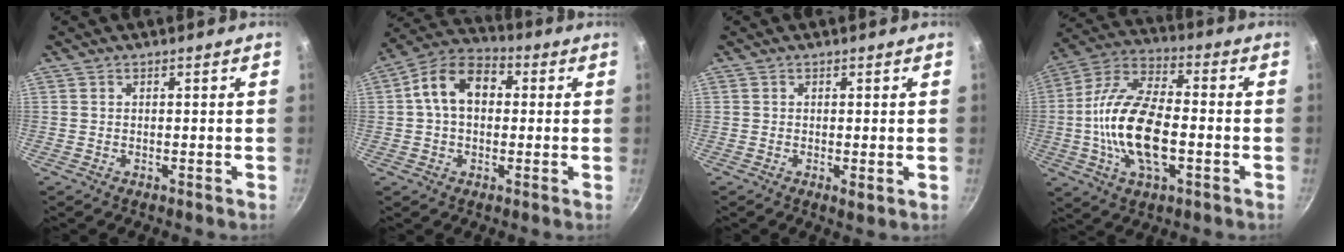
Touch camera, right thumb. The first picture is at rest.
{"total": 11.2, "force": [1.4, 7.9, 7.8], "torque": [-0.104, 0.030, 0.003]}
{"total": 1.4, "force": [-0.1, 0.5, 1.3], "torque": [-0.023, -0.006, -0.002]}
{"total": 18.0, "force": [-2.9, 8.7, 15.5], "torque": [-0.282, 0.031, -0.069]}